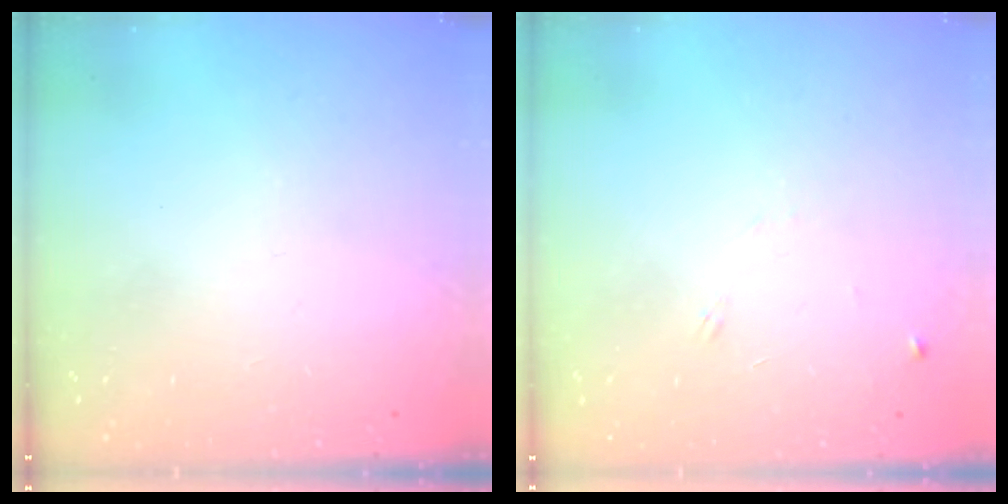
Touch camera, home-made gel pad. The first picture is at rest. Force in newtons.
{"total": 5.7, "press": 5.6, "slide": 0.7}